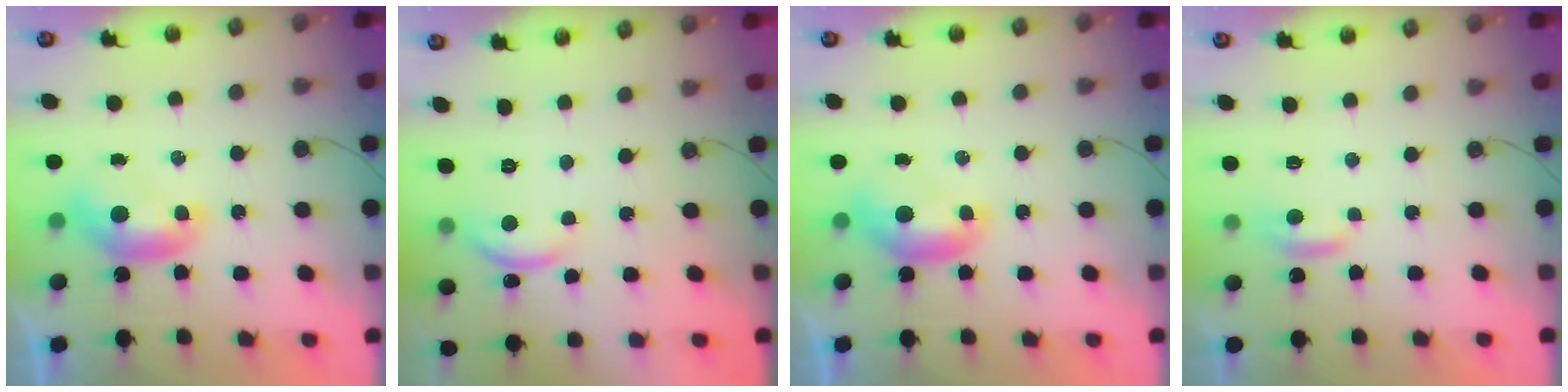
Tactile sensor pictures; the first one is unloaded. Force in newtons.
{"total": 2.8, "press": 2.8, "slide": 0.3}
{"total": 0.0}
{"total": 2.4, "press": 2.3, "slide": 0.4}